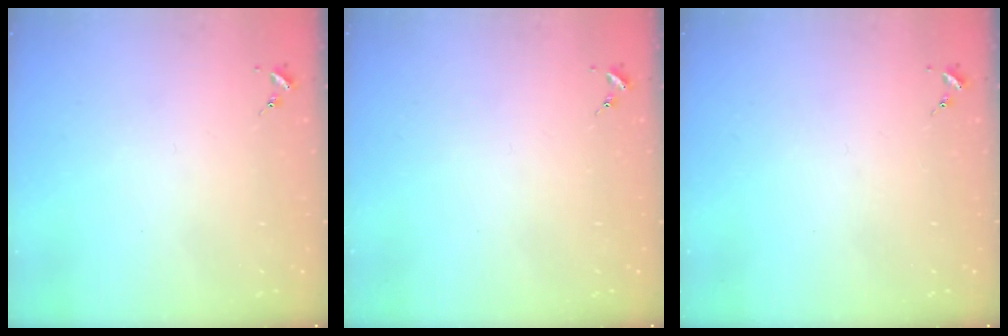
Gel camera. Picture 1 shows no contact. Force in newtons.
{"total": 0.0}
{"total": 0.0}